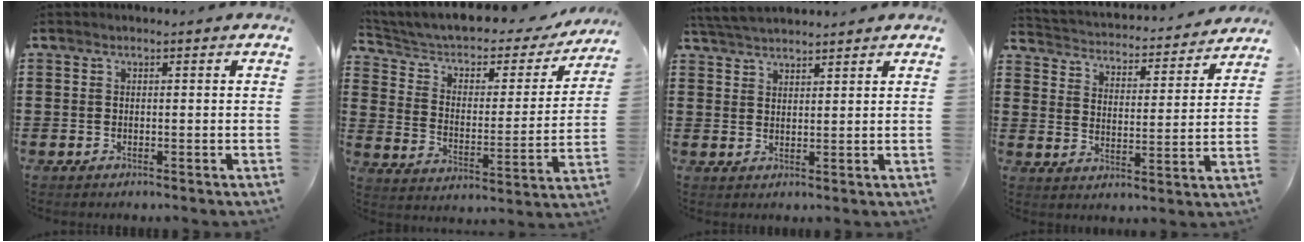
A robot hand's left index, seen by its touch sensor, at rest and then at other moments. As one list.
[{"total": 4.7, "force": [3.0, 2.6, 2.5], "torque": [-0.066, -0.021, 0.045]}, {"total": 3.8, "force": [3.7, 0.2, 0.8], "torque": [-0.026, -0.005, 0.071]}, {"total": 2.8, "force": [2.8, 0.2, 0.0], "torque": [-0.021, -0.030, 0.039]}]